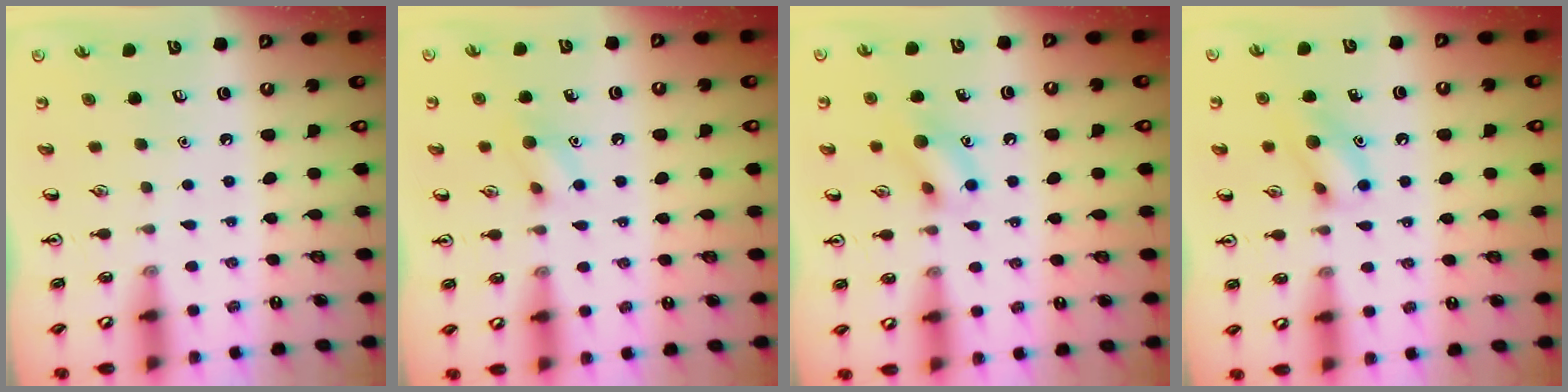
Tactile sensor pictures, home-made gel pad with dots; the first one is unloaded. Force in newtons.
{"total": 7.2, "press": 7.1, "slide": 1.3}
{"total": 10.5, "press": 10.4, "slide": 0.9}
{"total": 10.3, "press": 10.2, "slide": 1.6}